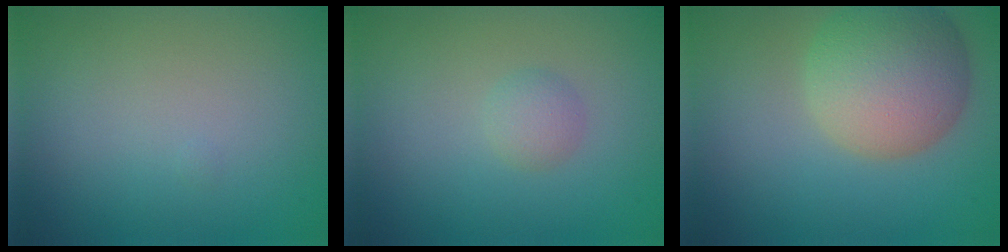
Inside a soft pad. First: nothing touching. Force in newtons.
{"total": 1.4, "press": 1.4, "slide": 0.1}
{"total": 8.4, "press": 8.4, "slide": 0.8}